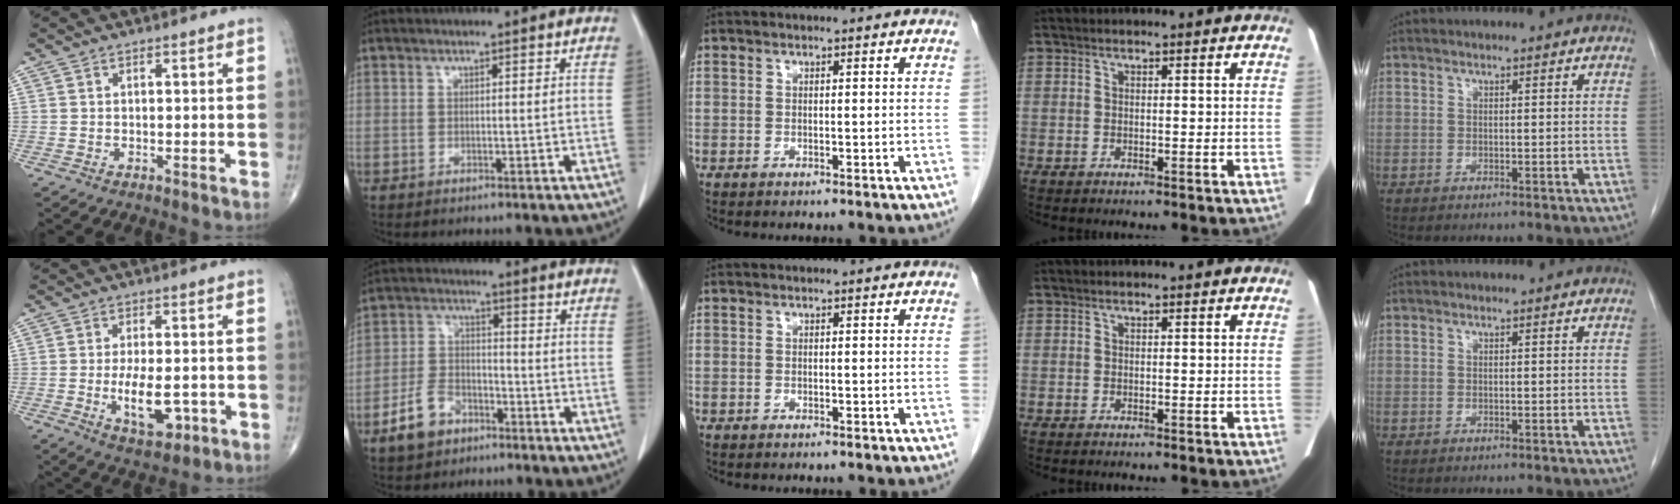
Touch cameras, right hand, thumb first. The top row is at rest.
{"thumb": {"total": 8.7, "force": [-2.2, 4.0, 7.4], "torque": [-0.120, -0.004, -0.028]}, "index": {"total": 7.4, "force": [-4.4, 4.8, 3.5], "torque": [-0.082, 0.012, -0.077]}}